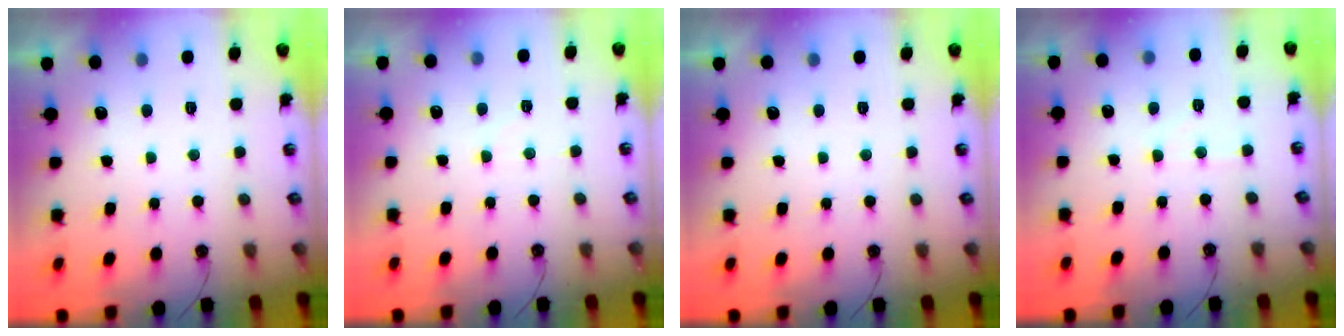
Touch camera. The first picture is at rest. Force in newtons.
{"total": 4.6, "press": 4.6, "slide": 0.5}
{"total": 0.0}
{"total": 4.0, "press": 4.0, "slide": 0.5}